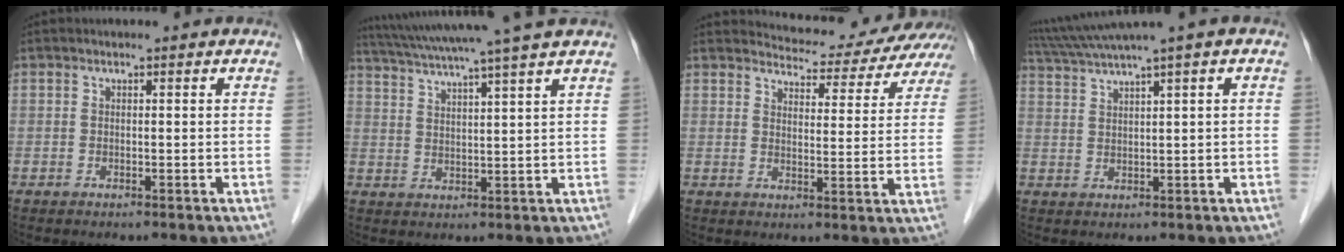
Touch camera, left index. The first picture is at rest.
{"total": 13.4, "force": [11.3, -1.9, 7.1], "torque": [-0.124, 0.007, 0.167]}
{"total": 11.1, "force": [10.9, 1.7, 1.3], "torque": [-0.012, -0.017, 0.120]}
{"total": 6.5, "force": [4.6, -1.5, 4.3], "torque": [-0.086, 0.024, 0.087]}